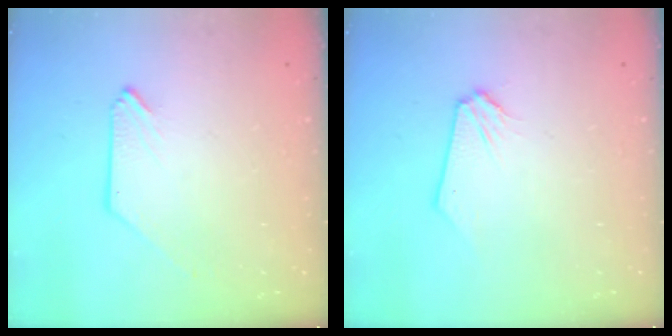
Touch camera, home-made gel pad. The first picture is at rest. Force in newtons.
{"total": 0.0}